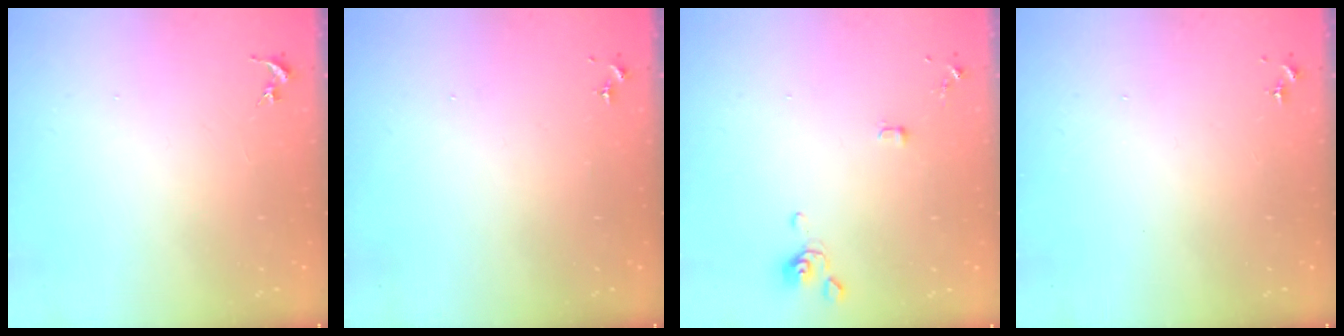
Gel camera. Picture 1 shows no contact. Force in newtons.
{"total": 0.0}
{"total": 4.0, "press": 4.0, "slide": 0.8}
{"total": 0.0}